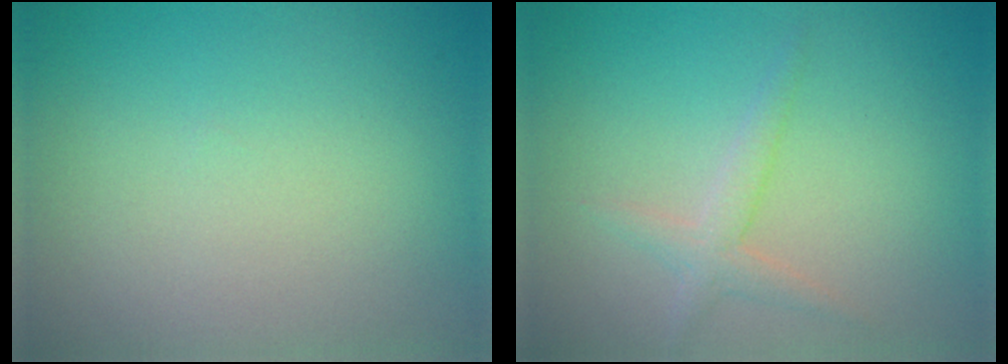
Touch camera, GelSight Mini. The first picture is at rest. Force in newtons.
{"total": 1.8, "press": 1.8, "slide": 0.1}